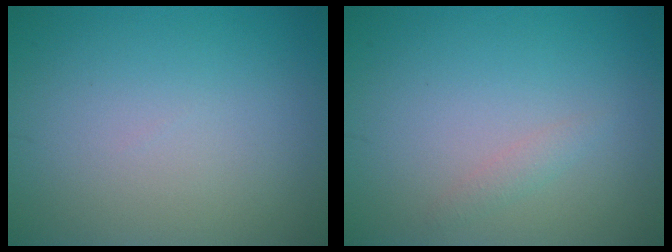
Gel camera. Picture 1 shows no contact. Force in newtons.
{"total": 1.0, "press": 0.9, "slide": 0.1}